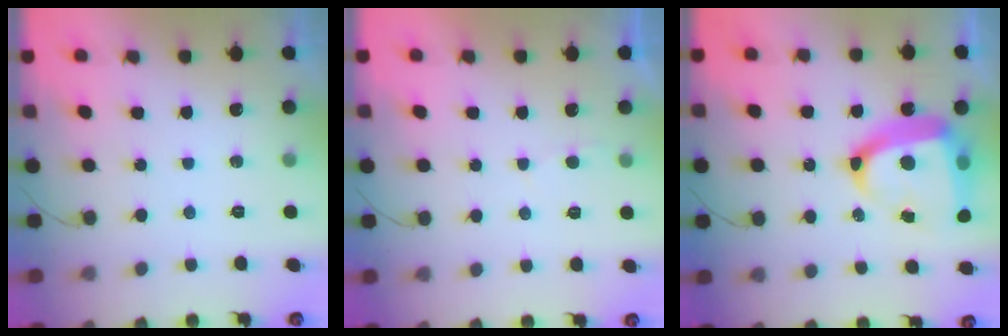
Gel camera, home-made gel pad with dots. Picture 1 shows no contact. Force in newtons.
{"total": 2.5, "press": 2.5, "slide": 0.2}
{"total": 20.9, "press": 20.8, "slide": 2.0}